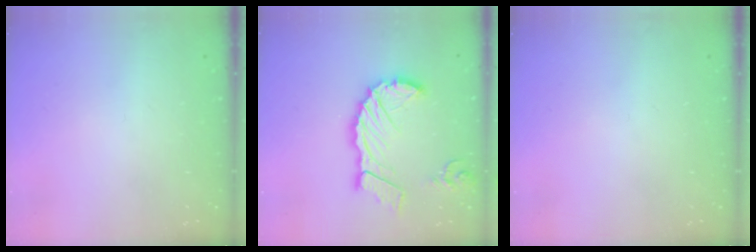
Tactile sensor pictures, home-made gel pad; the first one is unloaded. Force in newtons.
{"total": 14.5, "press": 14.4, "slide": 1.9}
{"total": 0.0}